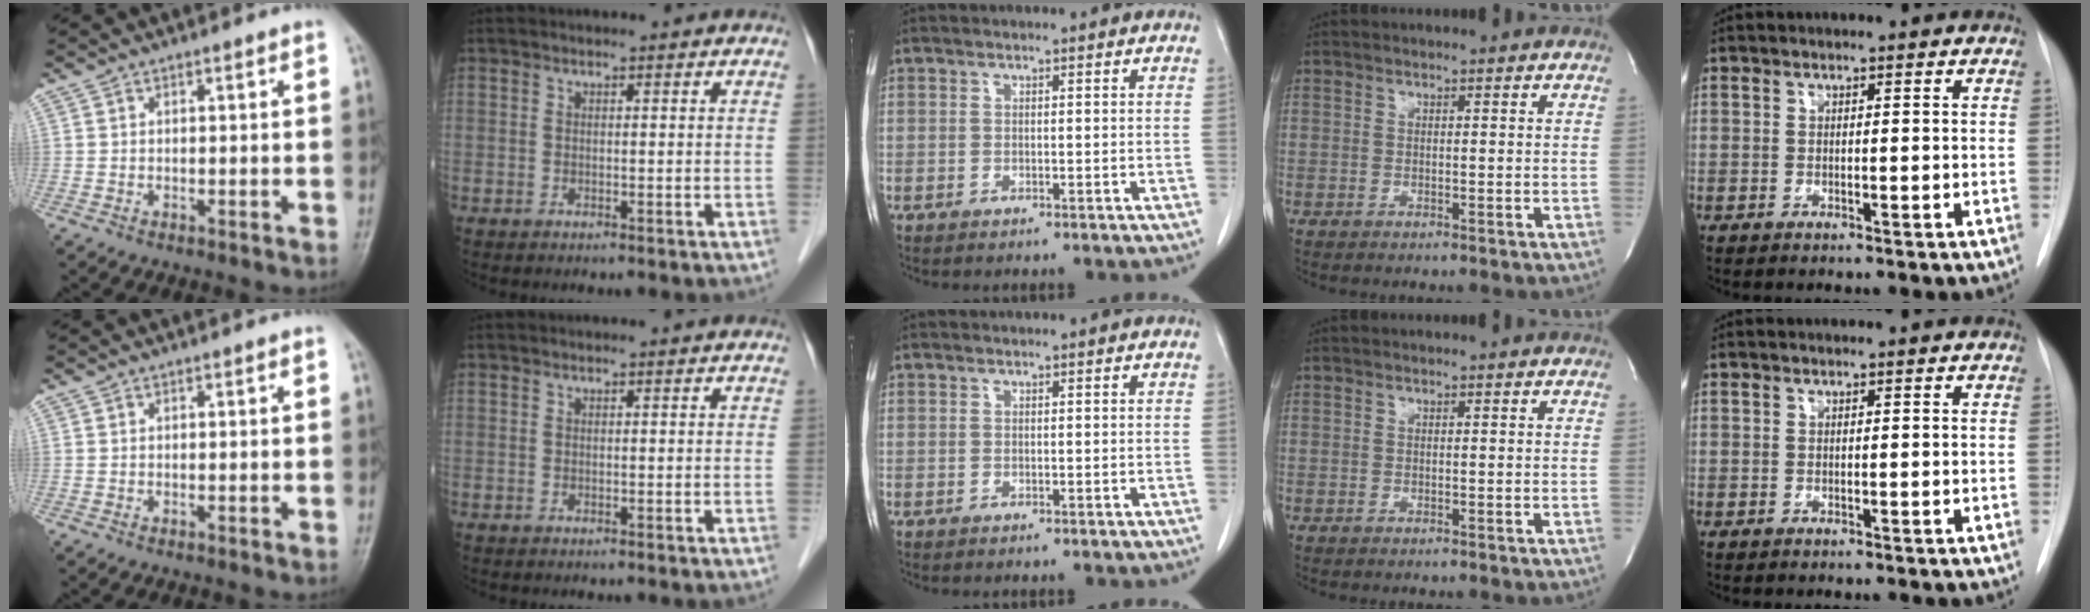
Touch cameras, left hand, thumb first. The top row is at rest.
{}